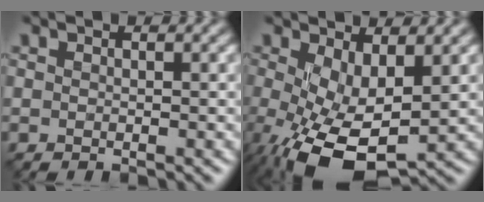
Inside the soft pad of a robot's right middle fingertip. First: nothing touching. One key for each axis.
{"total": 9.3, "fx": -1.9, "fy": 4.5, "fz": 7.9, "tx": -0.169, "ty": -0.024, "tz": -0.022}